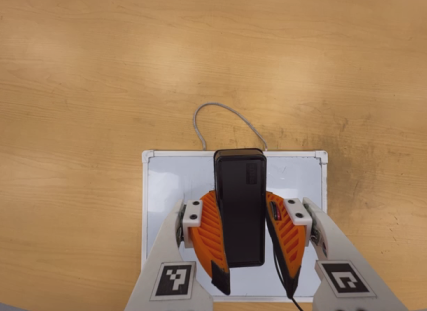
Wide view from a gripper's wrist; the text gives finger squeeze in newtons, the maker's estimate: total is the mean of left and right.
{"total": 7.0, "left": 6.1, "right": 7.8}